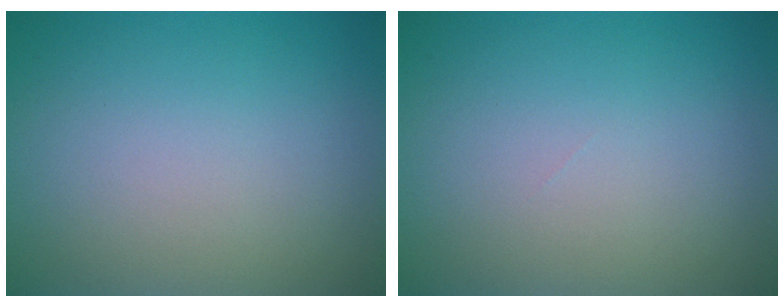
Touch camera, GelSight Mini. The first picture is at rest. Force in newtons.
{"total": 0.0}